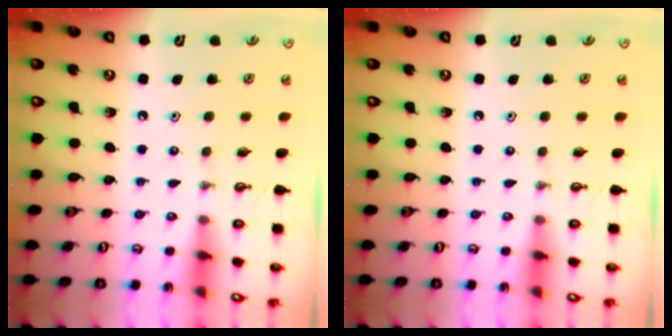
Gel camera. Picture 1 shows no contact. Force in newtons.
{"total": 0.0}